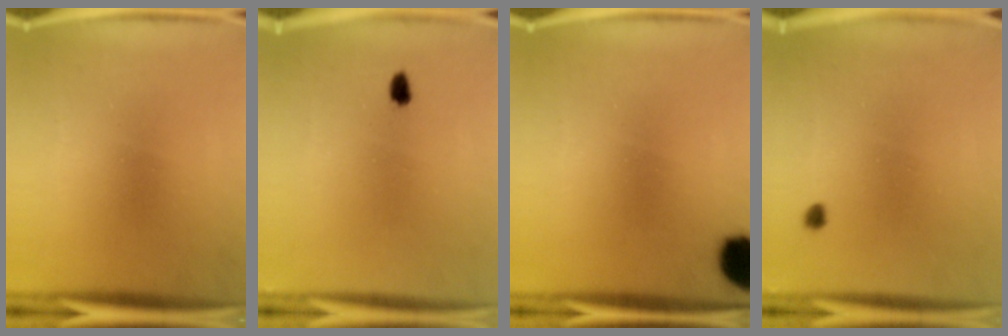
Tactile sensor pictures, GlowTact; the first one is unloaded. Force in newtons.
{"total": 1.4}
{"total": 9.6}
{"total": 0.9}